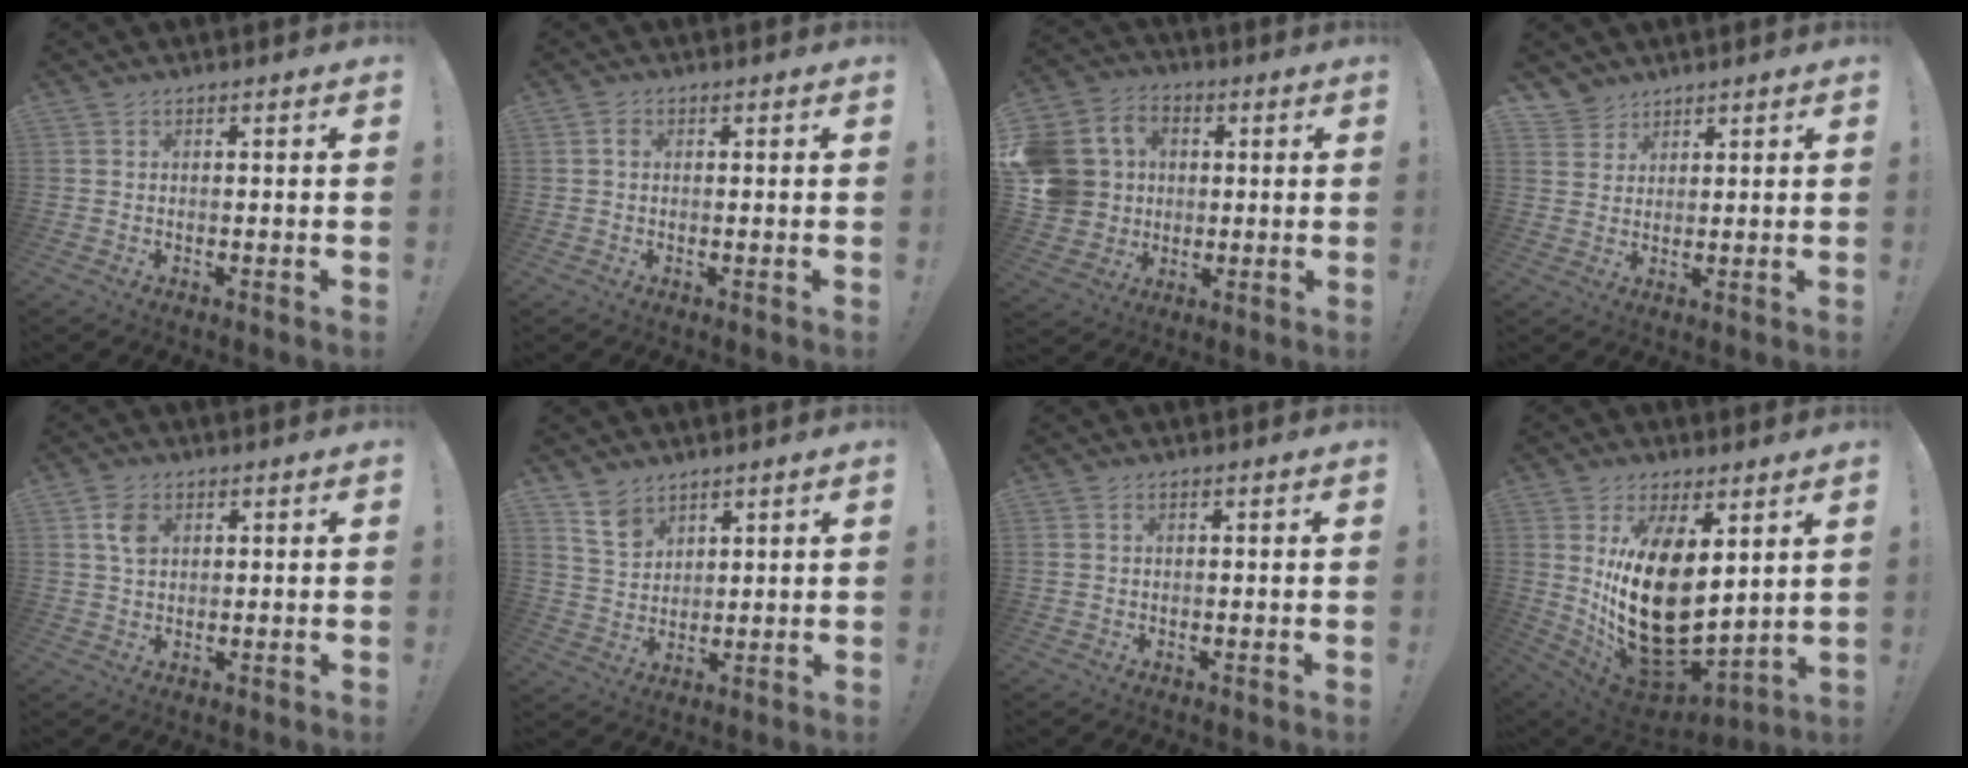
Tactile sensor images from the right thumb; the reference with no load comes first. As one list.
[{"total": 1.1, "force": [0.0, 0.8, 0.7], "torque": [-0.009, 0.002, -0.002]}, {"total": 13.0, "force": [0.8, 12.0, 5.0], "torque": [-0.100, 0.011, 0.027]}, {"total": 4.0, "force": [3.3, 2.3, 0.3], "torque": [-0.010, -0.021, 0.064]}, {"total": 5.1, "force": [1.8, 3.4, 3.4], "torque": [-0.048, -0.002, 0.033]}, {"total": 8.2, "force": [5.8, 5.3, 2.4], "torque": [-0.035, -0.036, 0.113]}, {"total": 0.8, "force": [0.3, 0.5, 0.6], "torque": [-0.017, 0.004, 0.007]}, {"total": 21.8, "force": [3.8, 12.7, 17.4], "torque": [-0.328, -0.051, 0.083]}]